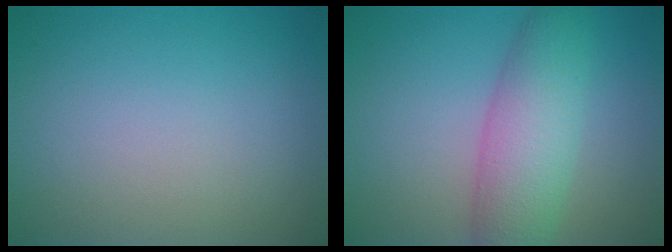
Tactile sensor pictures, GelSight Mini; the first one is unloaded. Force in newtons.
{"total": 6.1, "press": 6.1, "slide": 0.2}